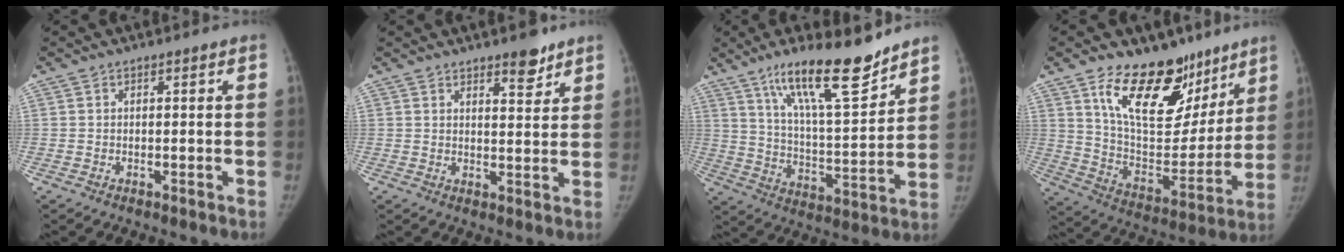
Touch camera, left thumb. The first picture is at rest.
{"total": 5.0, "force": [3.7, 1.8, 2.8], "torque": [-0.020, -0.026, 0.053]}
{"total": 17.6, "force": [12.6, 4.0, 11.6], "torque": [-0.165, -0.078, 0.218]}
{"total": 23.1, "force": [14.2, 12.6, 13.2], "torque": [-0.144, -0.077, 0.237]}